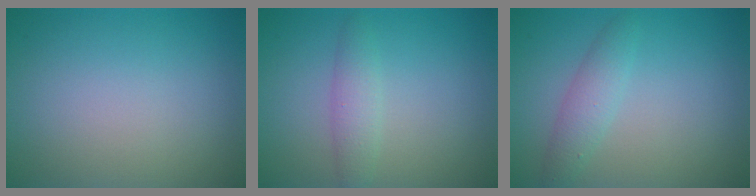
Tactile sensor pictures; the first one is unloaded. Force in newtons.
{"total": 2.0, "press": 2.0, "slide": 0.1}
{"total": 2.3, "press": 2.3, "slide": 0.1}